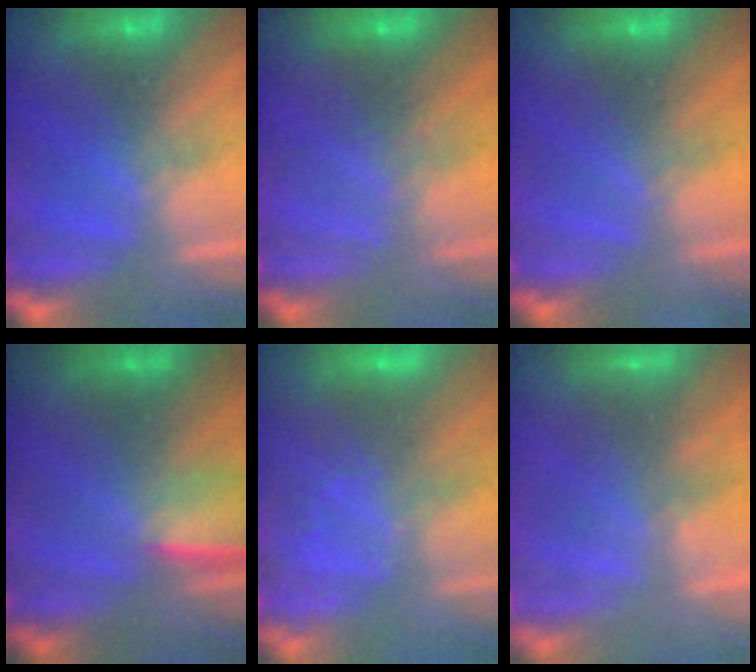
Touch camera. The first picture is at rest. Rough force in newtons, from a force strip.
{"total": 1.8}
{"total": 2.4}
{"total": 1.5}
{"total": 3.3}
{"total": 2.3}